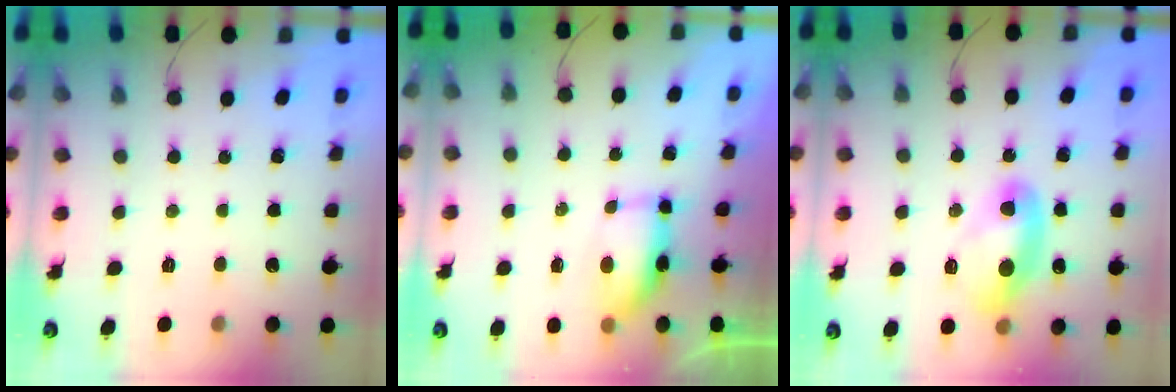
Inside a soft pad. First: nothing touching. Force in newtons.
{"total": 7.1, "press": 6.9, "slide": 1.7}
{"total": 10.2, "press": 10.2, "slide": 0.9}